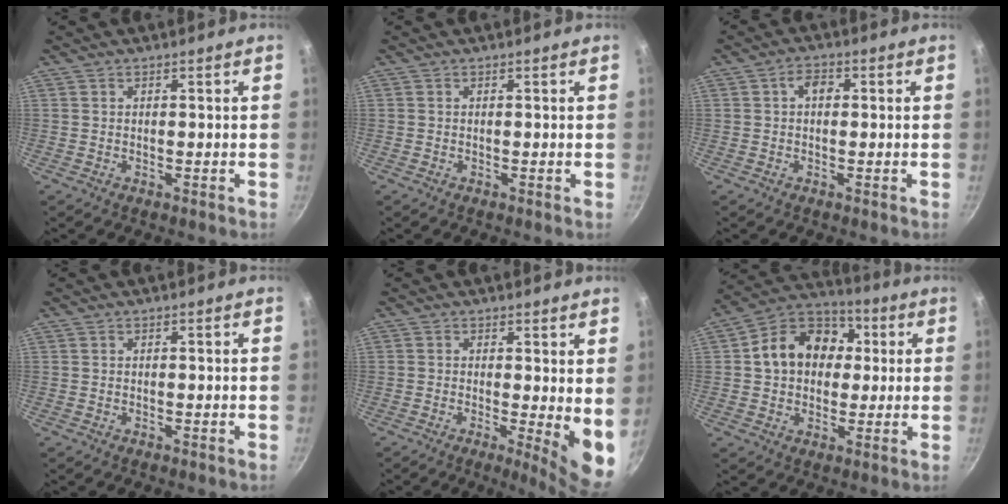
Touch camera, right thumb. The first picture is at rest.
{"total": 0.0}
{"total": 3.0, "force": [0.4, 2.1, 2.2], "torque": [-0.029, 0.010, 0.000]}
{"total": 0.0}
{"total": 7.9, "force": [0.1, 2.2, 7.6], "torque": [-0.097, -0.021, 0.002]}
{"total": 15.2, "force": [2.4, 12.0, 9.0], "torque": [-0.116, 0.028, 0.020]}